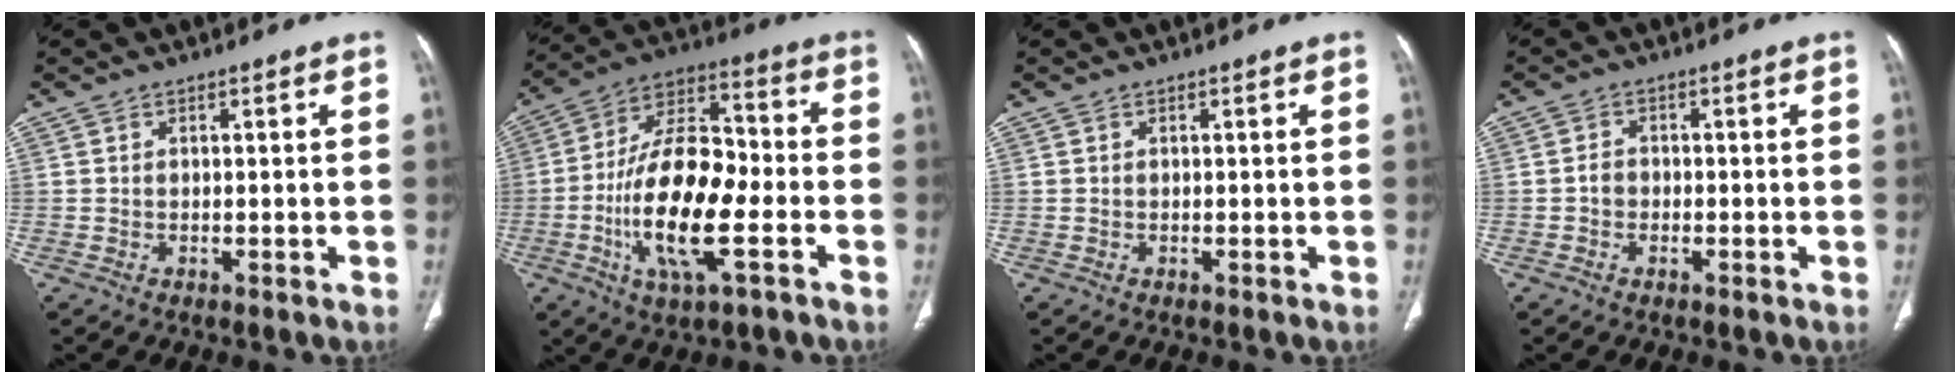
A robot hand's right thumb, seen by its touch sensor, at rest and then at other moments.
{"total": 19.2, "force": [-5.2, 7.9, 16.8], "torque": [-0.303, 0.034, -0.092]}
{"total": 0.0}
{"total": 2.1, "force": [-0.5, 1.8, 1.0], "torque": [-0.004, 0.010, -0.011]}